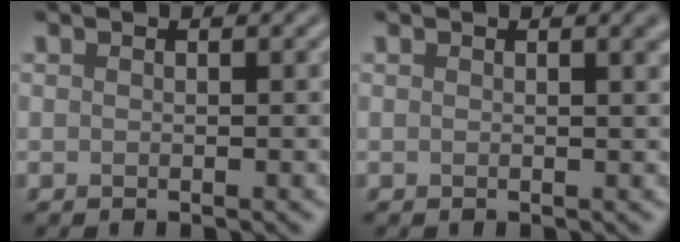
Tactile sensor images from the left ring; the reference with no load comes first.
{"total": 1.4, "force": [0.7, 0.5, 1.1], "torque": [-0.006, 0.005, 0.008]}